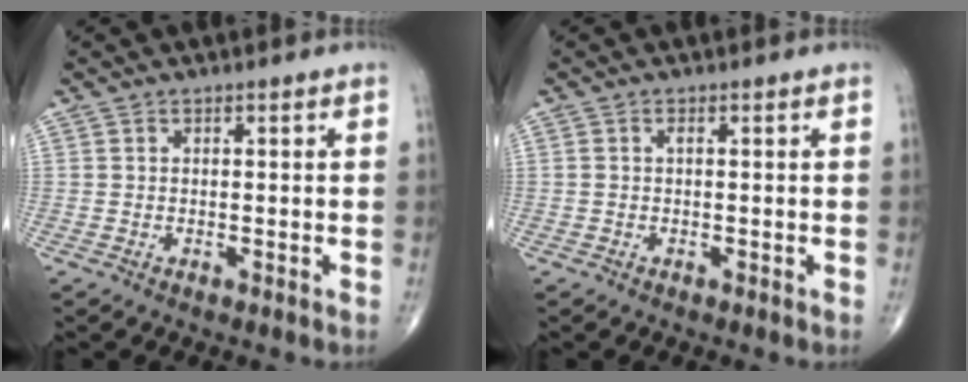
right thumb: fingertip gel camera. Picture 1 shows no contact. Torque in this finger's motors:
{"motor_torque": [0.45, -0.52, 0.15, 0.16, 0.06]}